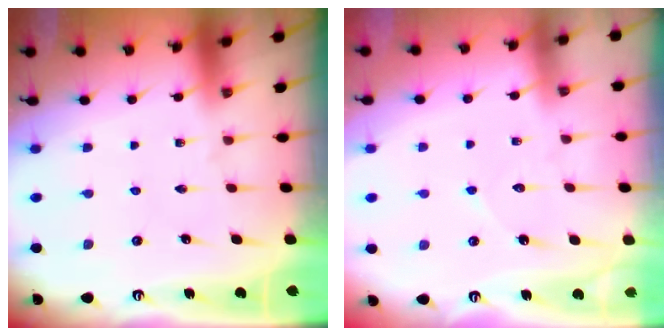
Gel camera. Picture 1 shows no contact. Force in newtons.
{"total": 5.1, "press": 5.1, "slide": 0.5}